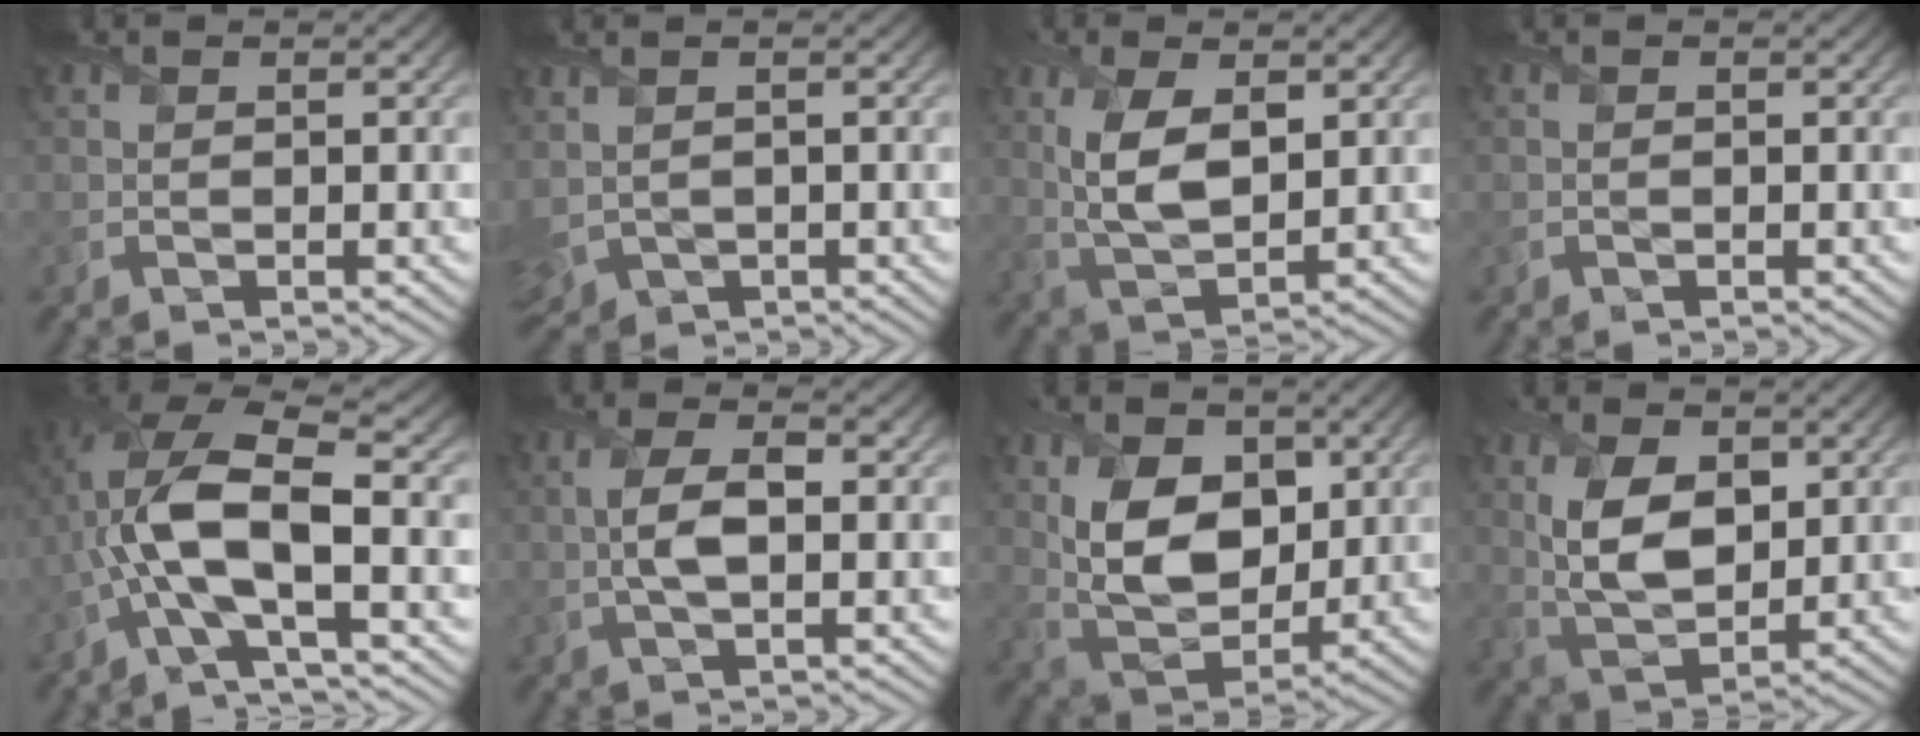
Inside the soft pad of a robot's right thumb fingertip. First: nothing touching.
{"total": 4.4, "force": [-0.4, 2.7, 3.4], "torque": [-0.094, -0.010, 0.003]}
{"total": 7.6, "force": [2.0, 3.7, 6.3], "torque": [-0.143, 0.000, 0.043]}
{"total": 0.0}
{"total": 11.7, "force": [-1.5, 4.2, 10.9], "torque": [-0.240, 0.012, -0.037]}
{"total": 5.0, "force": [0.2, 2.2, 4.5], "torque": [-0.103, 0.006, 0.002]}
{"total": 10.8, "force": [2.6, 7.2, 7.5], "torque": [-0.164, -0.006, 0.045]}
{"total": 8.7, "force": [2.2, 5.1, 6.7], "torque": [-0.144, -0.001, 0.045]}